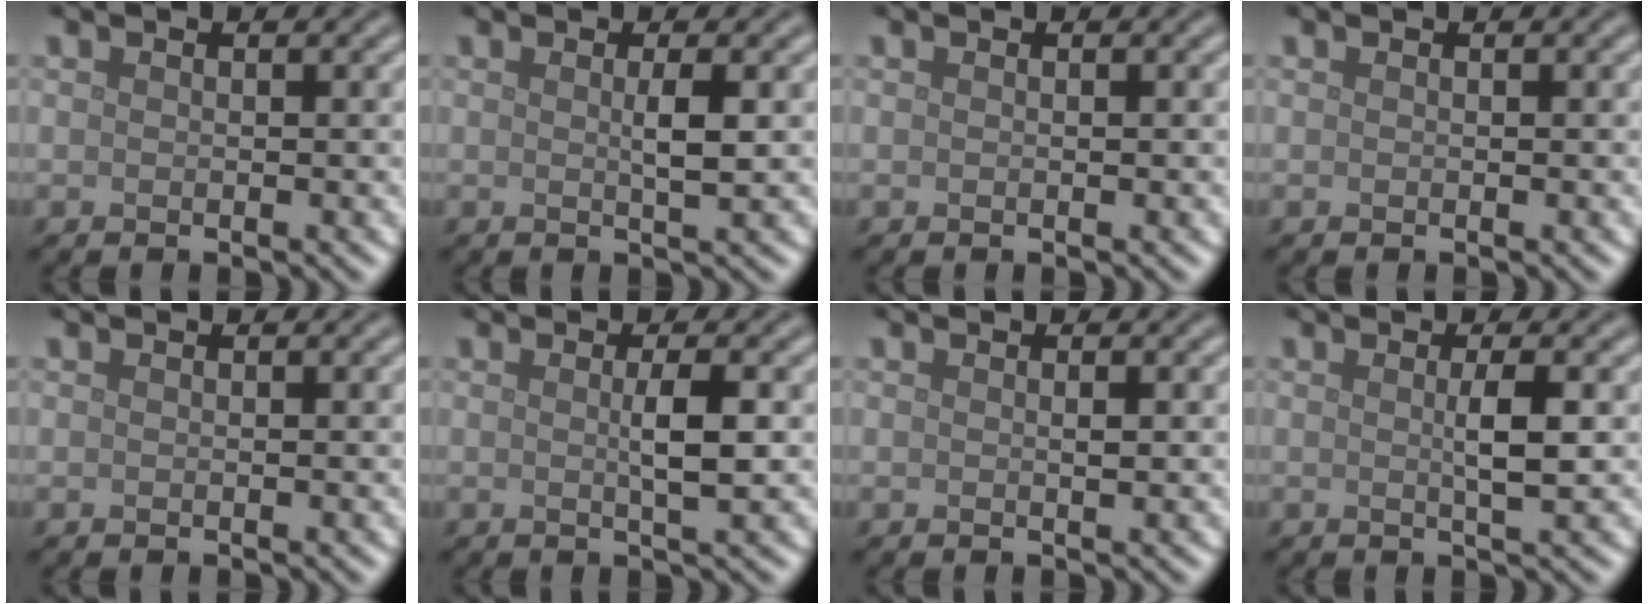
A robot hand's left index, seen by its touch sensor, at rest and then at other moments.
{"total": 1.8, "force": [0.2, 0.2, 1.7], "torque": [-0.032, 0.003, 0.000]}
{"total": 0.0}
{"total": 0.0}
{"total": 0.0}
{"total": 2.5, "force": [0.1, 0.3, 2.5], "torque": [-0.043, 0.001, 0.001]}
{"total": 0.5, "force": [0.1, 0.1, 0.5], "torque": [-0.008, 0.001, 0.001]}
{"total": 2.4, "force": [0.2, 0.3, 2.3], "torque": [-0.041, 0.002, 0.000]}